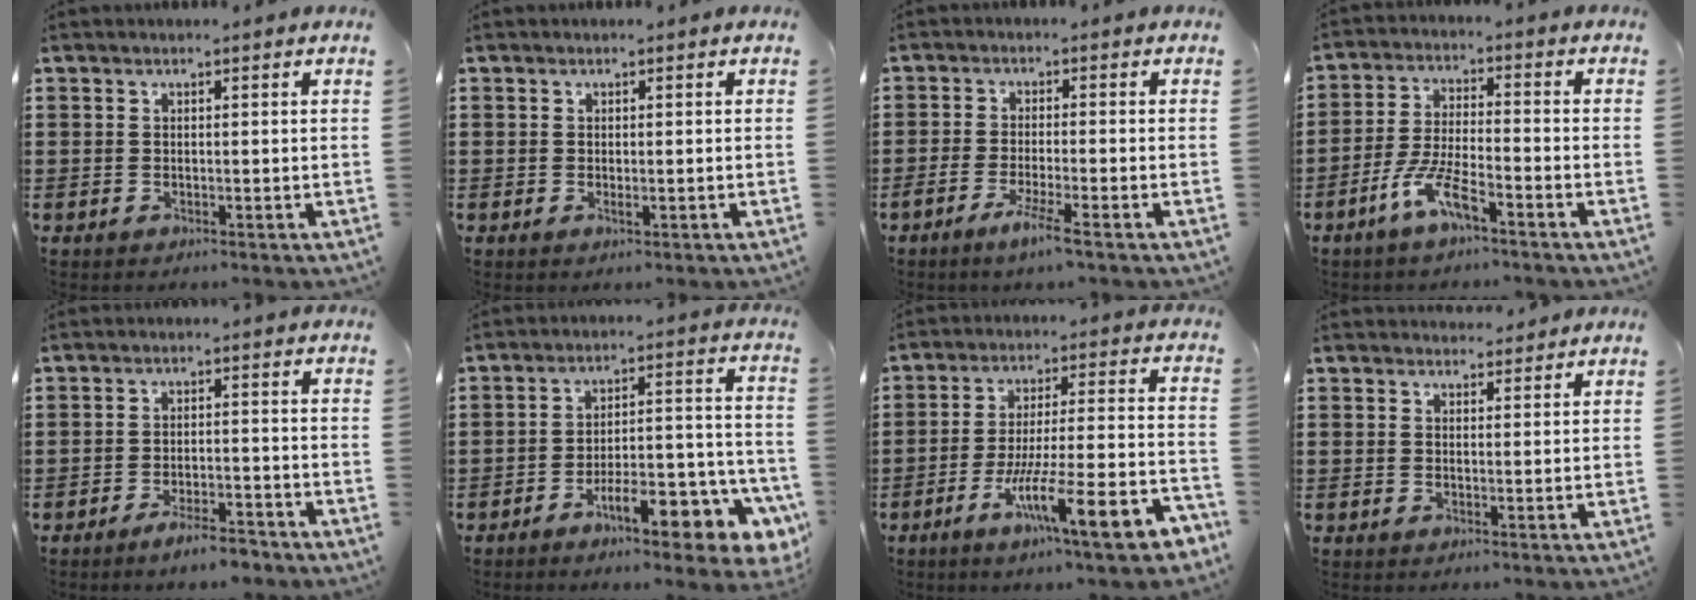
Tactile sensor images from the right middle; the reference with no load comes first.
{"total": 0.5, "force": [0.0, 0.2, 0.4], "torque": [-0.009, -0.002, 0.000]}
{"total": 3.9, "force": [-2.6, -0.3, 3.0], "torque": [-0.062, -0.011, -0.049]}
{"total": 6.7, "force": [-4.2, 1.1, 5.1], "torque": [-0.115, -0.007, -0.082]}
{"total": 4.3, "force": [-3.7, 0.5, 2.2], "torque": [-0.041, 0.001, -0.070]}
{"total": 11.2, "force": [-7.4, 3.3, 7.8], "torque": [-0.111, 0.015, -0.132]}
{"total": 13.7, "force": [-7.9, 1.3, 11.1], "torque": [-0.173, -0.001, -0.140]}
{"total": 2.0, "force": [1.9, 0.6, 0.0], "torque": [0.003, 0.001, 0.036]}